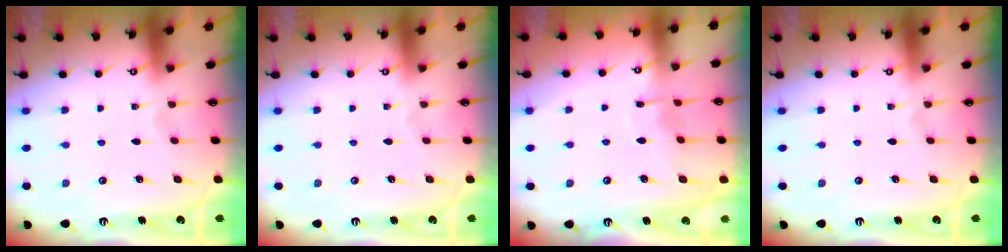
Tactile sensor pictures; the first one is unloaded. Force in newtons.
{"total": 0.0}
{"total": 4.8, "press": 4.8, "slide": 0.5}
{"total": 0.0}